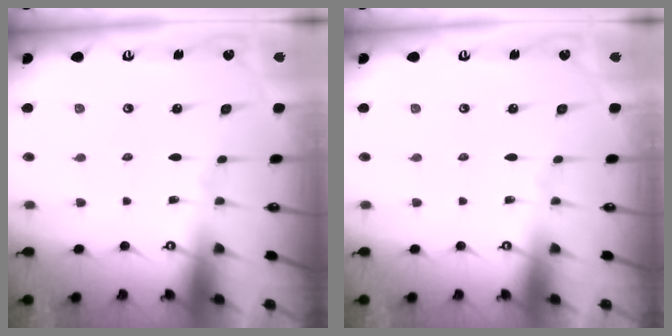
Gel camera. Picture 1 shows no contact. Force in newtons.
{"total": 0.0}